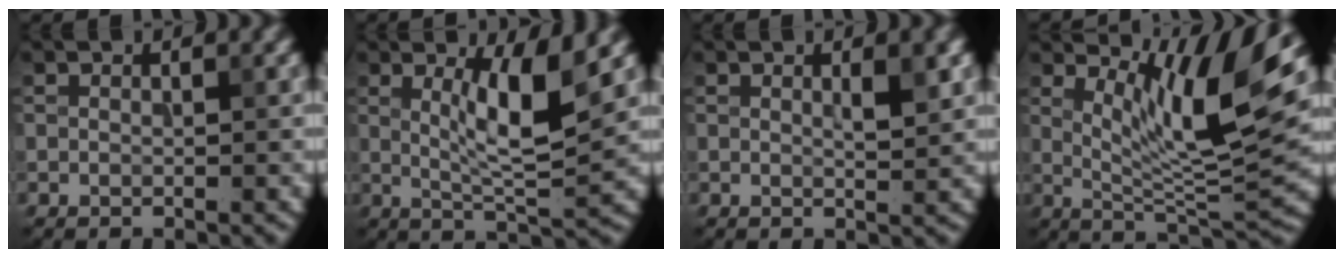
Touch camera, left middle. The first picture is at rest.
{"total": 5.6, "force": [1.7, 1.1, 5.2], "torque": [-0.088, -0.008, 0.034]}
{"total": 1.9, "force": [0.7, 0.4, 1.7], "torque": [-0.024, -0.002, 0.010]}
{"total": 8.6, "force": [4.0, 1.7, 7.5], "torque": [-0.117, -0.013, 0.076]}